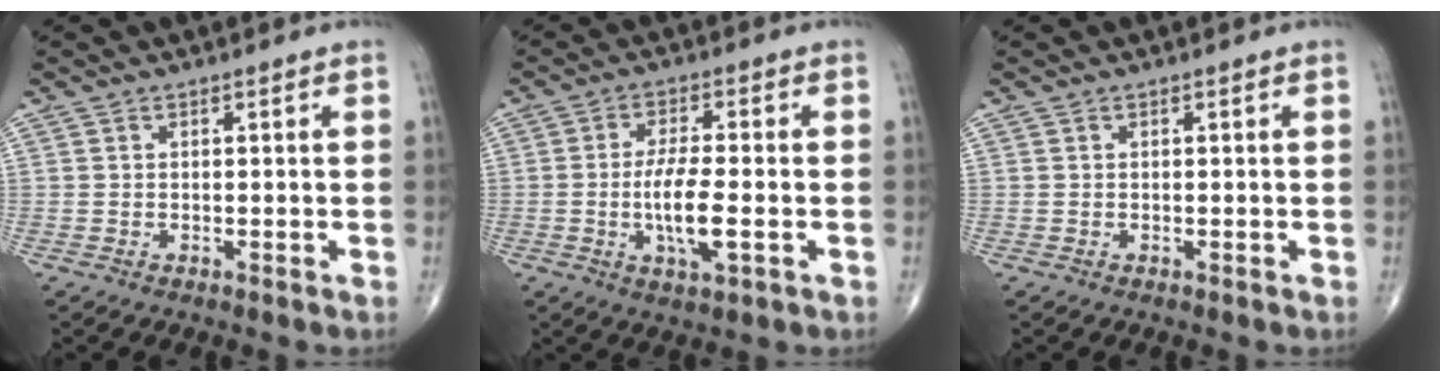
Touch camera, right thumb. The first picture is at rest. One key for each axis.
{"total": 8.5, "fx": -1.6, "fy": 2.4, "fz": 8.0, "tx": -0.153, "ty": 0.000, "tz": -0.031}
{"total": 0.0}